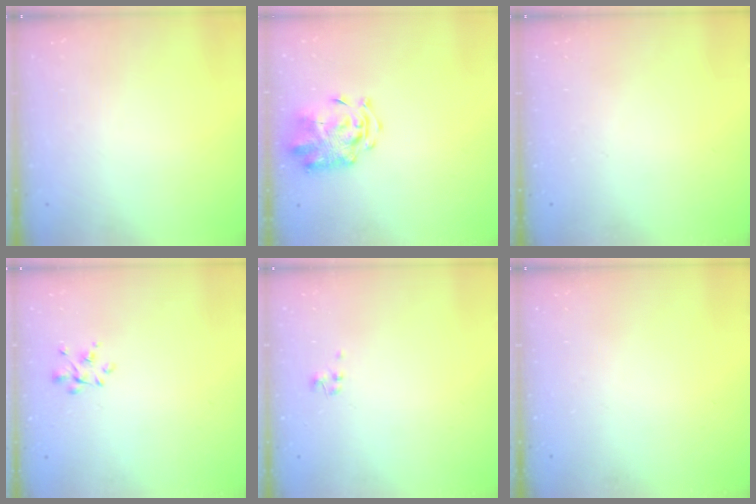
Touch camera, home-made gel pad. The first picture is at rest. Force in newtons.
{"total": 3.3, "press": 3.2, "slide": 0.8}
{"total": 0.0}
{"total": 2.2, "press": 2.1, "slide": 0.7}
{"total": 0.8, "press": 0.7, "slide": 0.3}
{"total": 0.0}